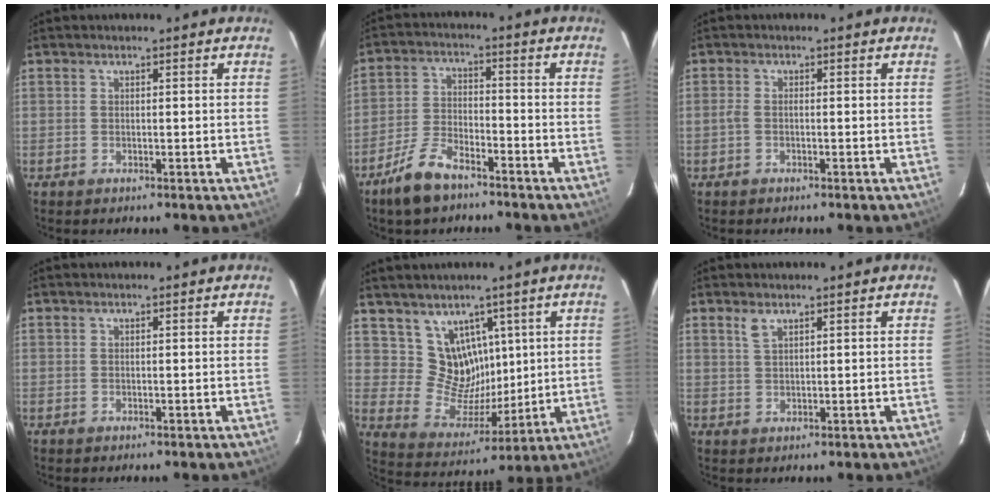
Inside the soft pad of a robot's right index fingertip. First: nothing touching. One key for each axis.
{"total": 8.6, "fx": -6.5, "fy": 3.3, "fz": 4.7, "tx": -0.109, "ty": 0.002, "tz": -0.122}
{"total": 1.1, "fx": -0.5, "fy": 0.3, "fz": 0.9, "tx": -0.020, "ty": 0.003, "tz": -0.012}
{"total": 0.0}
{"total": 10.1, "fx": 5.3, "fy": 8.1, "fz": 3.0, "tx": -0.049, "ty": 0.002, "tz": 0.117}
{"total": 1.8, "fx": 1.3, "fy": 0.6, "fz": 1.2, "tx": -0.023, "ty": 0.003, "tz": 0.026}